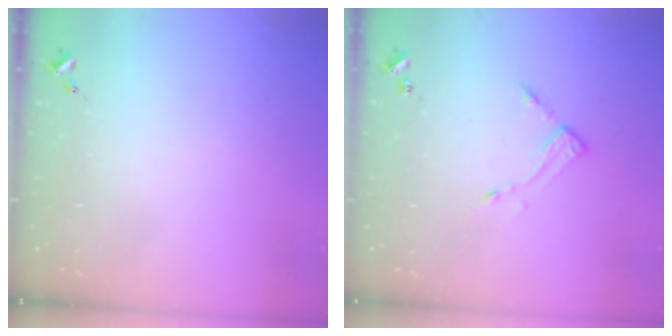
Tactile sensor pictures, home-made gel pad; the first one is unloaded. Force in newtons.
{"total": 4.2, "press": 4.2, "slide": 0.5}